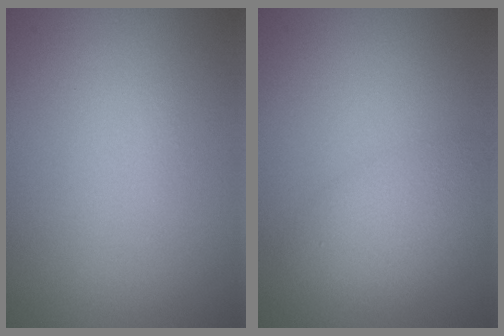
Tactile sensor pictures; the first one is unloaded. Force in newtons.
{"total": 3.7, "press": 3.7, "slide": 0.2}